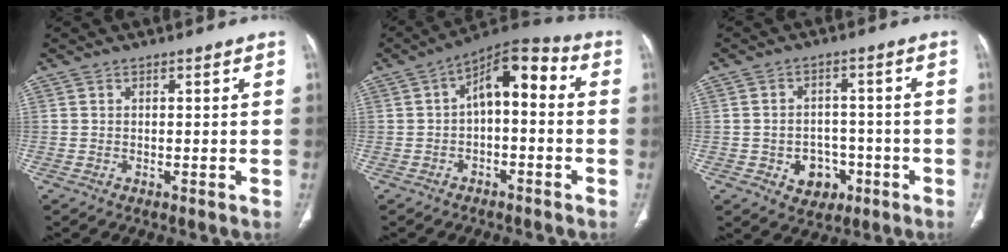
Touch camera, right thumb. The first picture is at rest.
{"total": 10.1, "force": [0.1, 5.2, 8.7], "torque": [-0.110, 0.045, -0.010]}
{"total": 7.0, "force": [-2.7, 5.7, 3.2], "torque": [-0.017, 0.026, -0.031]}